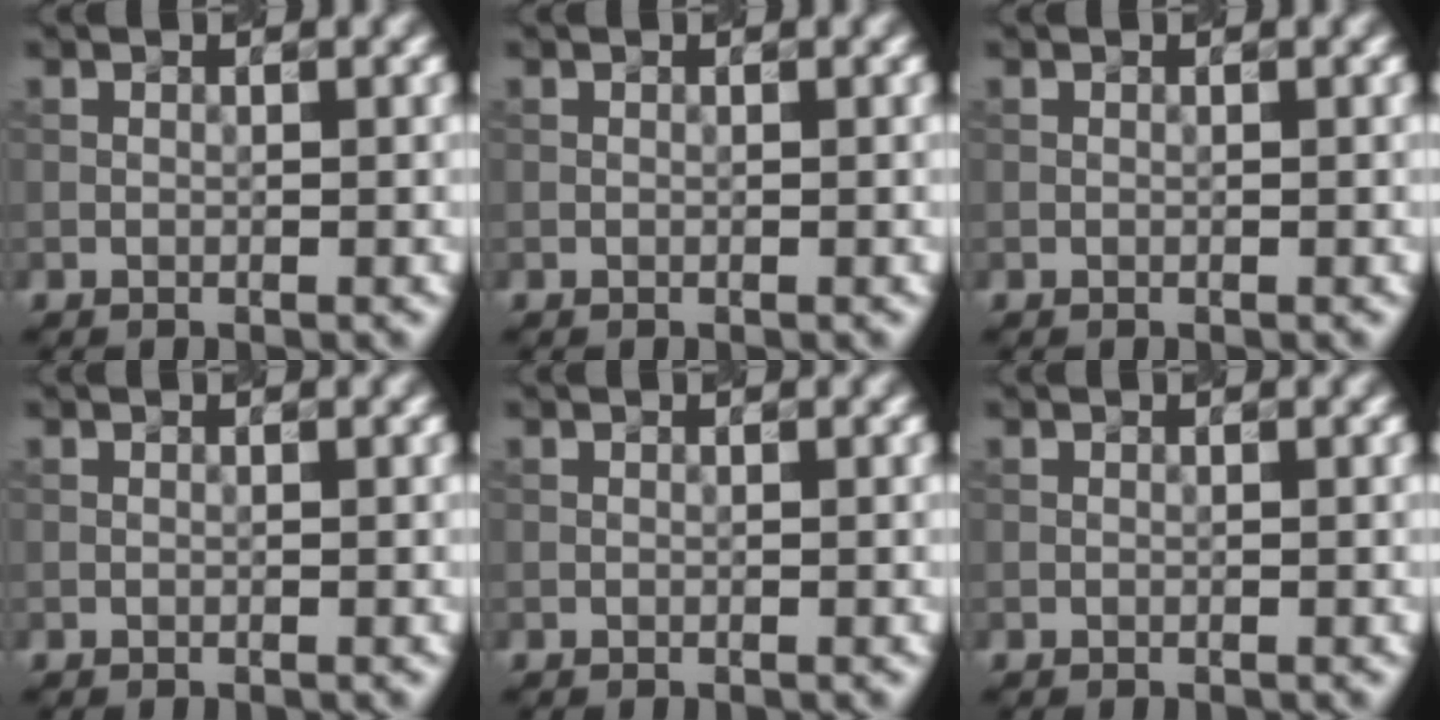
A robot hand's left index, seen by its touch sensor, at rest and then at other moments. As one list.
[{"total": 0.0}, {"total": 0.0}, {"total": 0.0}, {"total": 0.0}, {"total": 0.0}]